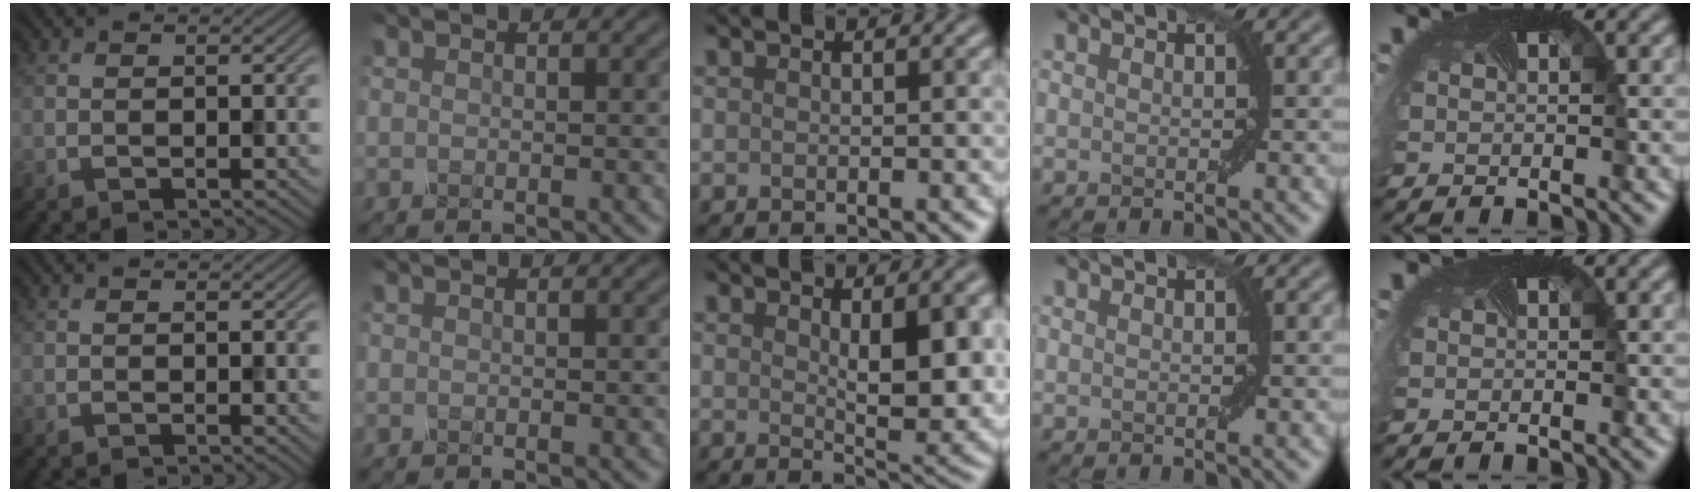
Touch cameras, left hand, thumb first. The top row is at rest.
{"thumb": {"total": 0.5, "force": [0.2, 0.0, -0.5], "torque": [0.009, 0.000, 0.004]}, "middle": {"total": 5.8, "force": [1.3, 1.9, 5.3], "torque": [-0.080, -0.009, 0.028]}}